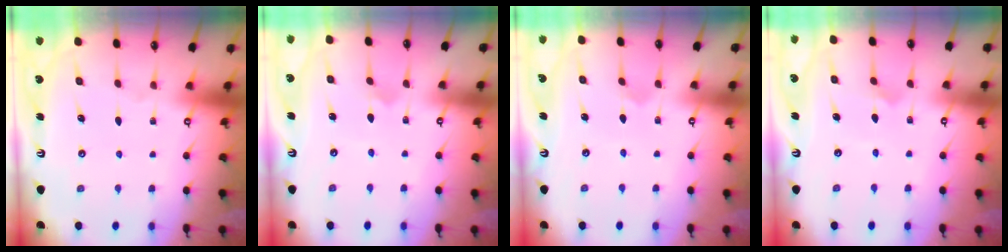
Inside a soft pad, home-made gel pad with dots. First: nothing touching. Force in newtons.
{"total": 2.0, "press": 2.0, "slide": 0.1}
{"total": 2.3, "press": 2.3, "slide": 0.2}
{"total": 5.0, "press": 5.0, "slide": 0.6}